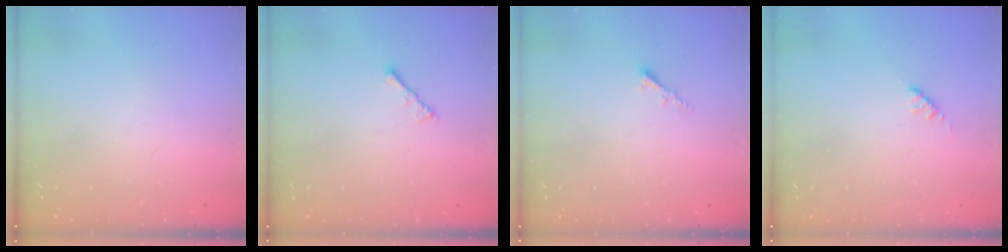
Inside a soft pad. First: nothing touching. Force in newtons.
{"total": 2.2, "press": 2.1, "slide": 0.5}
{"total": 1.7, "press": 1.6, "slide": 0.5}
{"total": 2.8, "press": 2.8, "slide": 0.4}